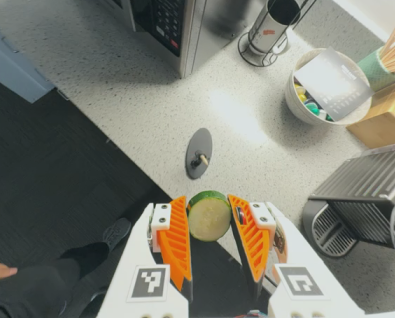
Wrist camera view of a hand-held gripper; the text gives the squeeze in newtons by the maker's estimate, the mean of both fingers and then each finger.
{"total": 10.2, "left": 10.6, "right": 9.7}